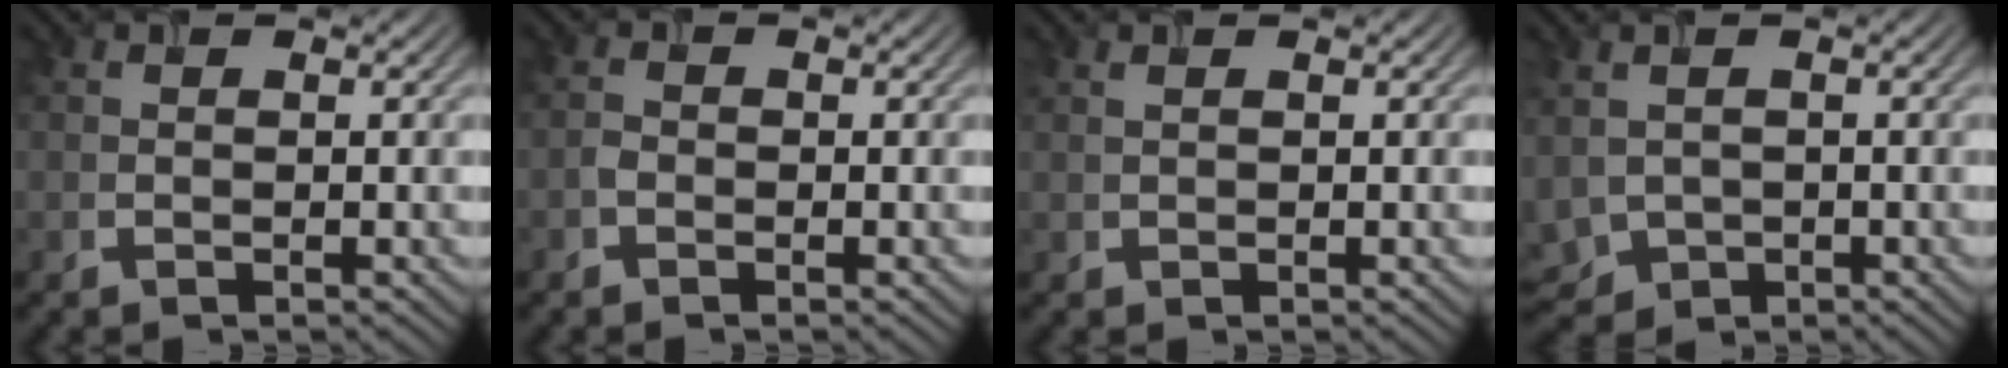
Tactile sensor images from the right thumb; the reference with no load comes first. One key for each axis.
{"total": 1.0, "fx": -0.6, "fy": 0.6, "fz": 0.4, "tx": -0.010, "ty": 0.002, "tz": -0.016}
{"total": 0.5, "fx": 0.4, "fy": 0.2, "fz": 0.3, "tx": -0.012, "ty": 0.002, "tz": 0.009}
{"total": 3.8, "fx": -0.6, "fy": 3.0, "fz": 2.2, "tx": -0.070, "ty": -0.013, "tz": -0.012}